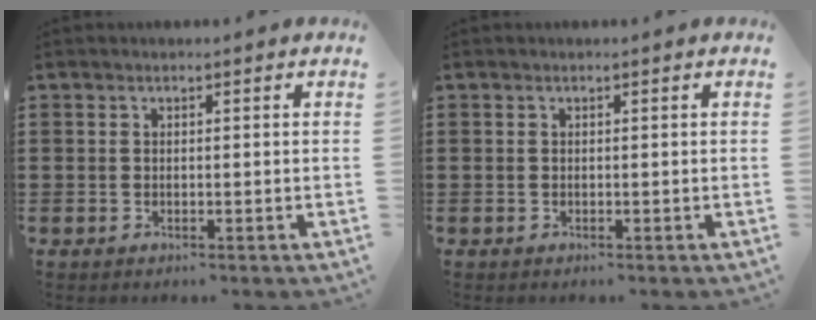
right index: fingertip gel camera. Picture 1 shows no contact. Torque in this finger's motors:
{"motor_torque": [0.00, 0.00, 0.00, -0.01]}